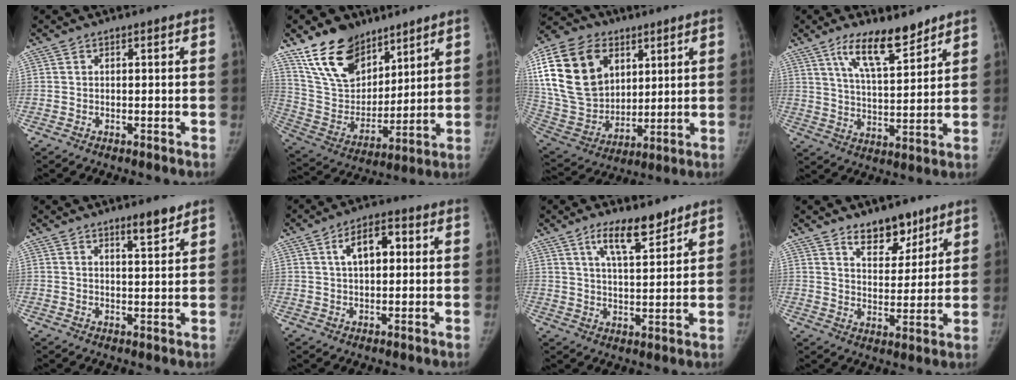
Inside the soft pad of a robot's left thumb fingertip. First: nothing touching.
{"total": 17.3, "force": [11.9, 10.0, 7.6], "torque": [-0.099, -0.055, 0.235]}
{"total": 25.8, "force": [8.6, 18.8, 15.4], "torque": [-0.302, 0.003, 0.169]}
{"total": 10.9, "force": [7.6, 3.3, 7.0], "torque": [-0.099, -0.050, 0.139]}
{"total": 4.1, "force": [3.2, 0.7, 2.5], "torque": [-0.030, -0.027, 0.050]}
{"total": 7.5, "force": [1.7, 4.1, 6.1], "torque": [-0.088, 0.014, 0.023]}
{"total": 8.3, "force": [5.7, 2.7, 5.4], "torque": [-0.069, -0.038, 0.100]}
{"total": 8.7, "force": [6.2, 4.5, 4.0], "torque": [-0.024, -0.043, 0.102]}